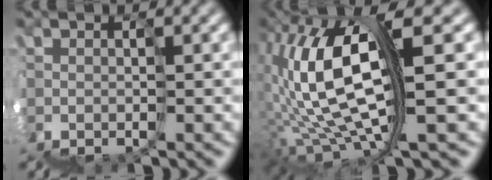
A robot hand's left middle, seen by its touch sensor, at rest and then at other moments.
{"total": 8.6, "force": [2.6, 1.7, 8.0], "torque": [-0.176, 0.036, 0.049]}